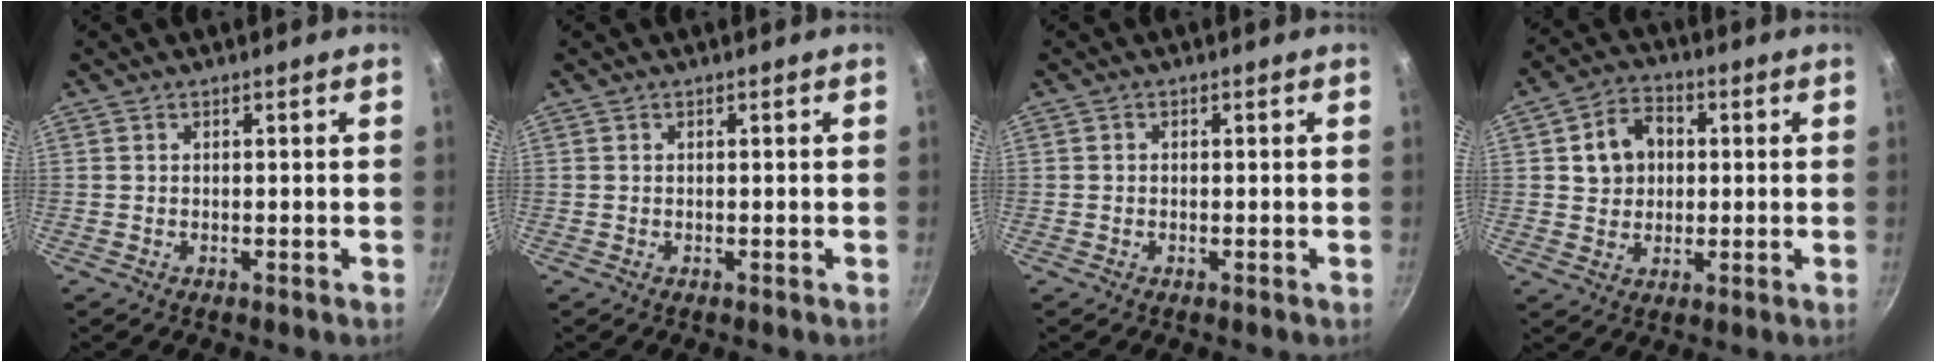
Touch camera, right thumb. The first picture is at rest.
{"total": 0.0}
{"total": 0.6, "force": [-0.1, 0.5, 0.2], "torque": [-0.003, 0.003, 0.000]}
{"total": 8.6, "force": [1.5, 7.1, 4.6], "torque": [-0.047, 0.012, 0.020]}